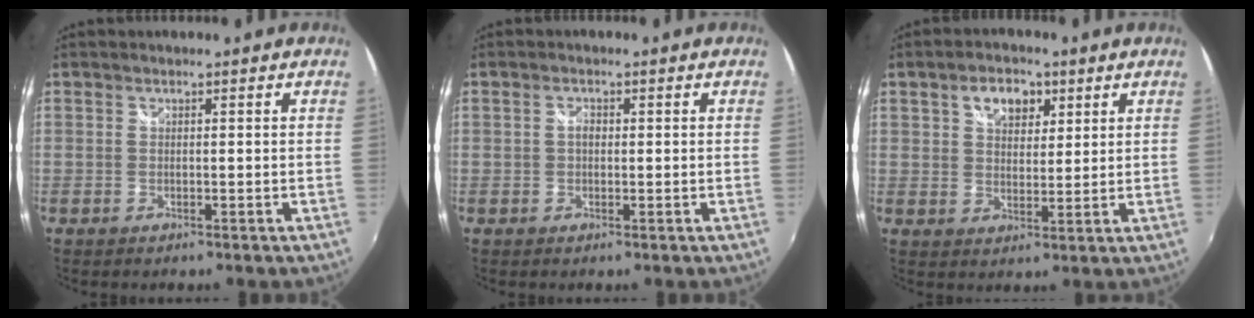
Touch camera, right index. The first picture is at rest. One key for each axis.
{"total": 1.4, "fx": 0.1, "fy": 1.0, "fz": 0.9, "tx": -0.016, "ty": 0.004, "tz": -0.002}
{"total": 6.7, "fx": 3.3, "fy": 4.3, "fz": 4.0, "tx": -0.064, "ty": 0.019, "tz": 0.054}